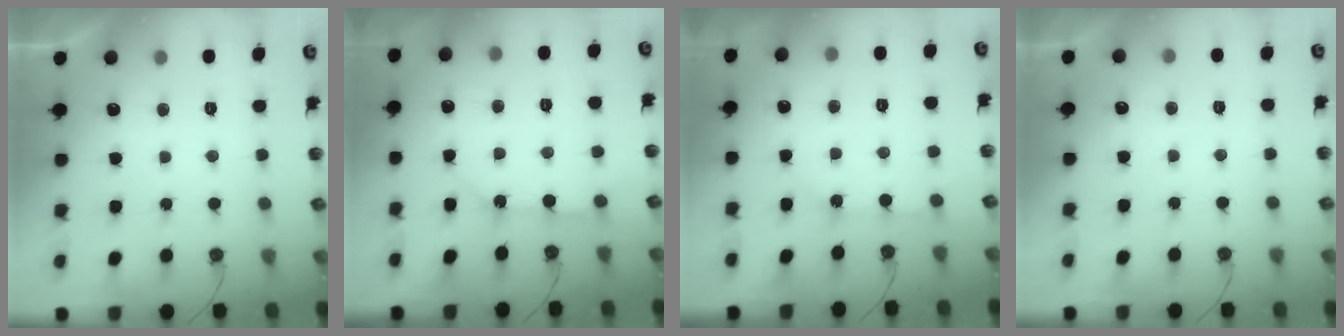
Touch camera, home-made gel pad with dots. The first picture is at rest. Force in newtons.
{"total": 9.3, "press": 9.2, "slide": 0.7}
{"total": 2.4, "press": 2.4, "slide": 0.1}
{"total": 2.9, "press": 2.9, "slide": 0.5}